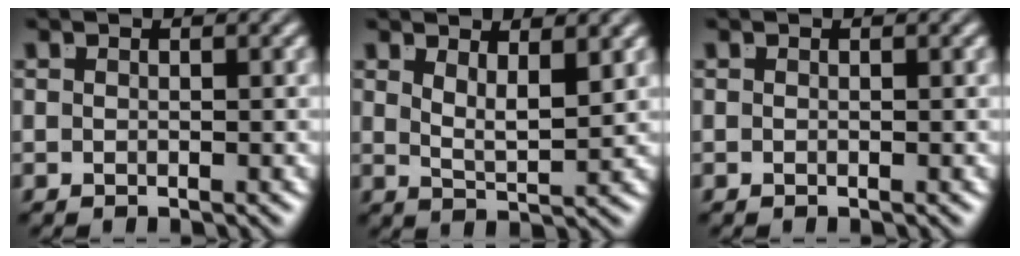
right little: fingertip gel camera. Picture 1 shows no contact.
{"total": 2.6, "force": [1.7, 0.0, 1.9], "torque": [-0.035, -0.011, 0.033]}
{"total": 0.0}